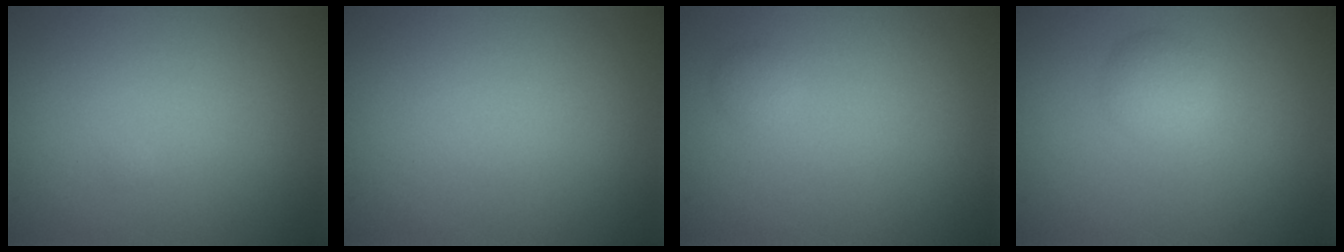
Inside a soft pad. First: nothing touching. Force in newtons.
{"total": 0.0}
{"total": 0.7, "press": 0.7, "slide": 0.0}
{"total": 1.9, "press": 1.9, "slide": 0.1}